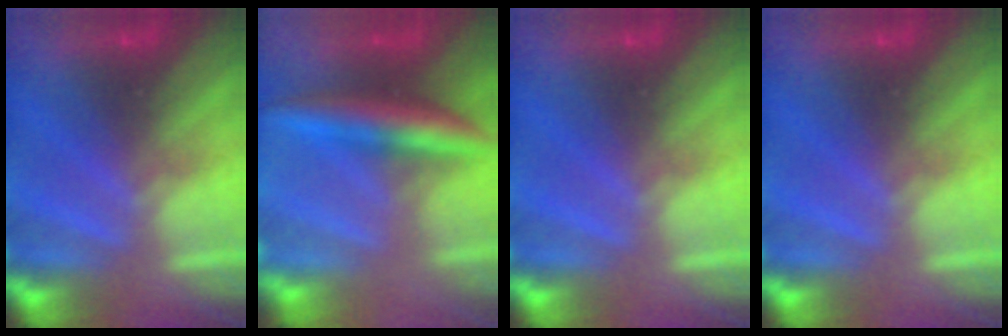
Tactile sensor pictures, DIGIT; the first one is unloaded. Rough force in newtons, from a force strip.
{"total": 9.6}
{"total": 0.0}
{"total": 0.0}